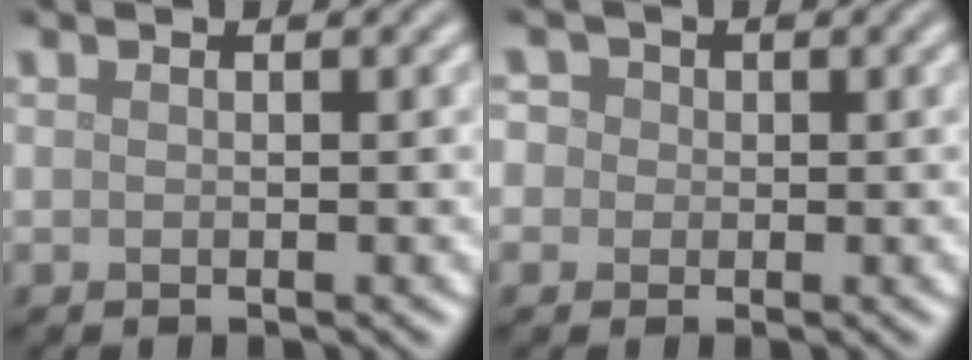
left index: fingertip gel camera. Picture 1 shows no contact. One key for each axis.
{"total": 4.1, "fx": 1.4, "fy": 3.5, "fz": 1.6, "tx": -0.014, "ty": 0.032, "tz": -0.006}